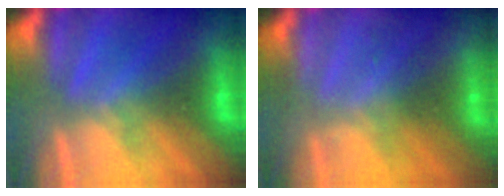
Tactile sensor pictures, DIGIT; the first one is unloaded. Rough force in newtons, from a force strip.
{"total": 2.3}